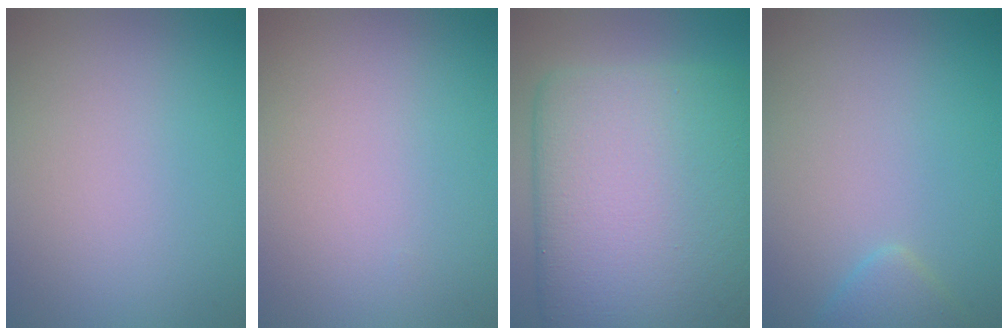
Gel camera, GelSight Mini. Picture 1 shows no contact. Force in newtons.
{"total": 0.0}
{"total": 17.9, "press": 17.9, "slide": 0.3}
{"total": 1.8, "press": 1.8, "slide": 0.1}